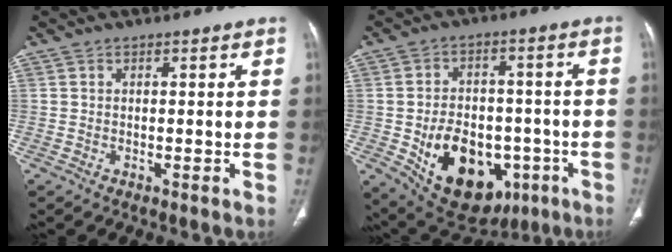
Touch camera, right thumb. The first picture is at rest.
{"total": 19.1, "force": [-6.2, 13.0, 12.5], "torque": [-0.166, 0.022, -0.068]}